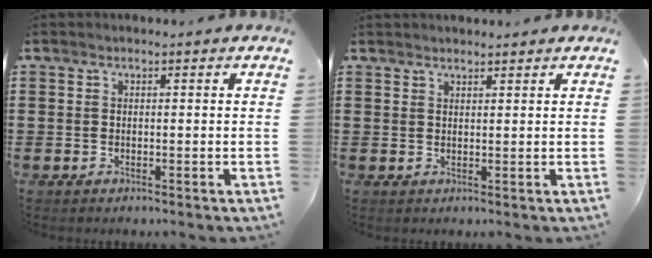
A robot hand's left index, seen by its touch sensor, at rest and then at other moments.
{"total": 1.4, "force": [1.3, 0.1, 0.2], "torque": [-0.005, 0.000, 0.026]}